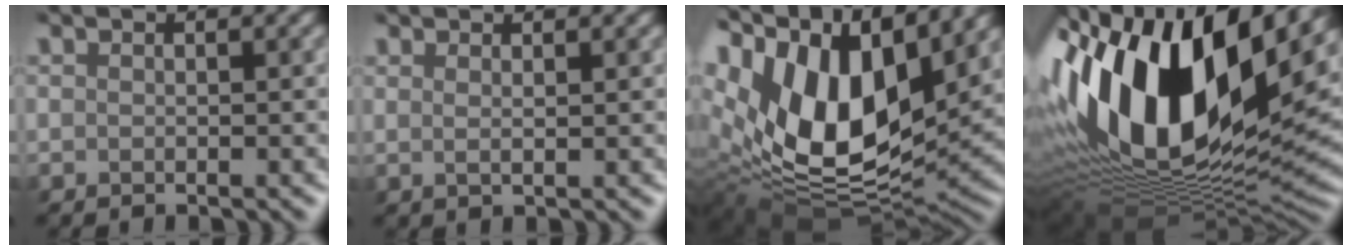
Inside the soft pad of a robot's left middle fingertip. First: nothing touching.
{"total": 0.8, "force": [0.4, 0.1, 0.7], "torque": [-0.012, 0.003, 0.004]}
{"total": 16.2, "force": [5.2, 9.0, 12.4], "torque": [-0.259, 0.014, 0.096]}
{"total": 18.2, "force": [4.2, 9.2, 15.1], "torque": [-0.300, 0.013, 0.065]}